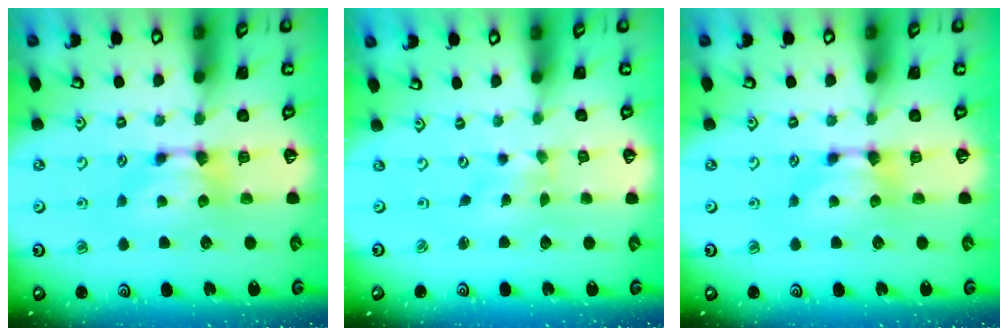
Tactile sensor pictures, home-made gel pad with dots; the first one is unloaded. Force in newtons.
{"total": 4.8, "press": 4.7, "slide": 0.7}
{"total": 0.0}